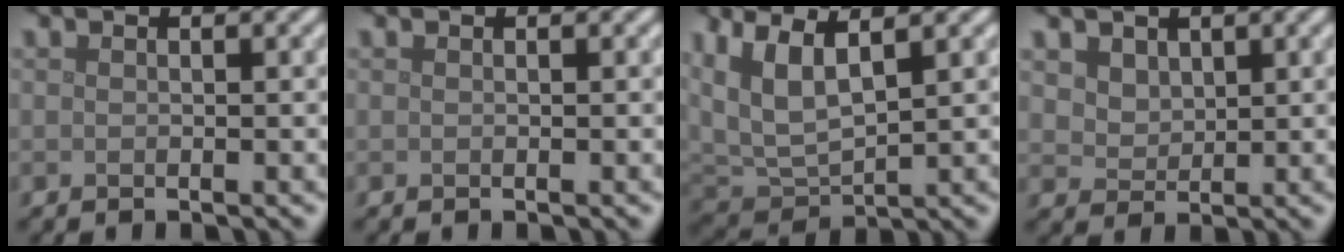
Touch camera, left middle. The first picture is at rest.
{"total": 0.0}
{"total": 6.0, "force": [2.7, 2.6, 4.7], "torque": [-0.117, 0.004, 0.051]}
{"total": 2.5, "force": [1.6, 1.7, 0.9], "torque": [-0.028, -0.007, 0.044]}